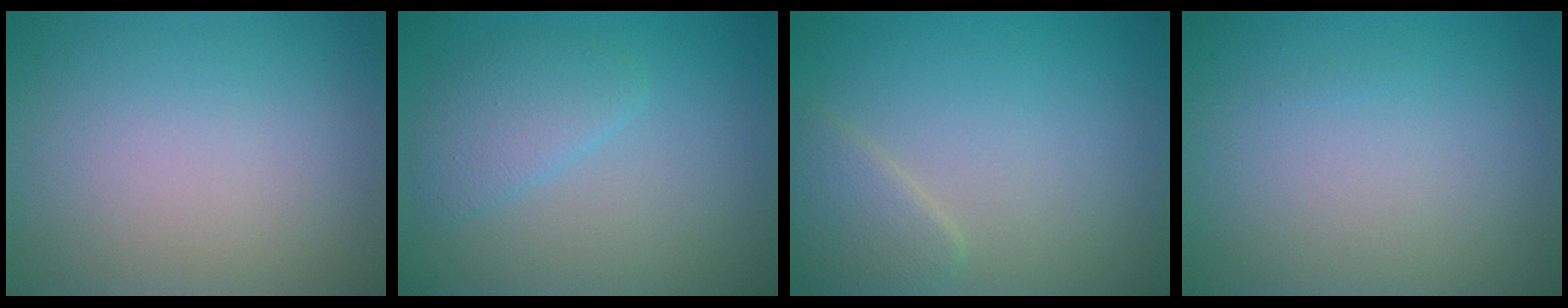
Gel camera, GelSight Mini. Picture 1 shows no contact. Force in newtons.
{"total": 2.4, "press": 2.4, "slide": 0.1}
{"total": 2.2, "press": 2.2, "slide": 0.1}
{"total": 0.0}